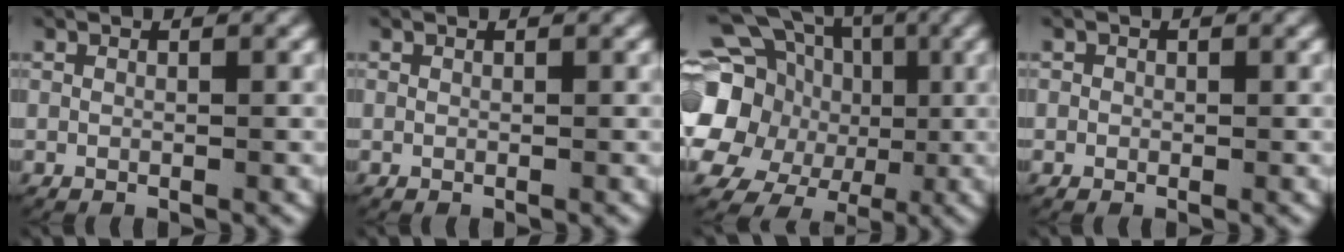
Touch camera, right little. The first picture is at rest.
{"total": 0.0}
{"total": 13.1, "force": [2.5, 10.9, 6.8], "torque": [-0.155, -0.011, 0.031]}
{"total": 0.9, "force": [-0.2, 0.9, 0.1], "torque": [0.003, 0.004, -0.009]}